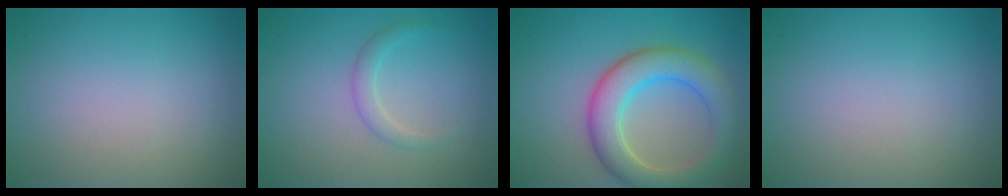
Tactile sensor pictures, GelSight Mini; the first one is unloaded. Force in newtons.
{"total": 1.5, "press": 1.5, "slide": 0.0}
{"total": 6.3, "press": 6.3, "slide": 0.3}
{"total": 0.0}